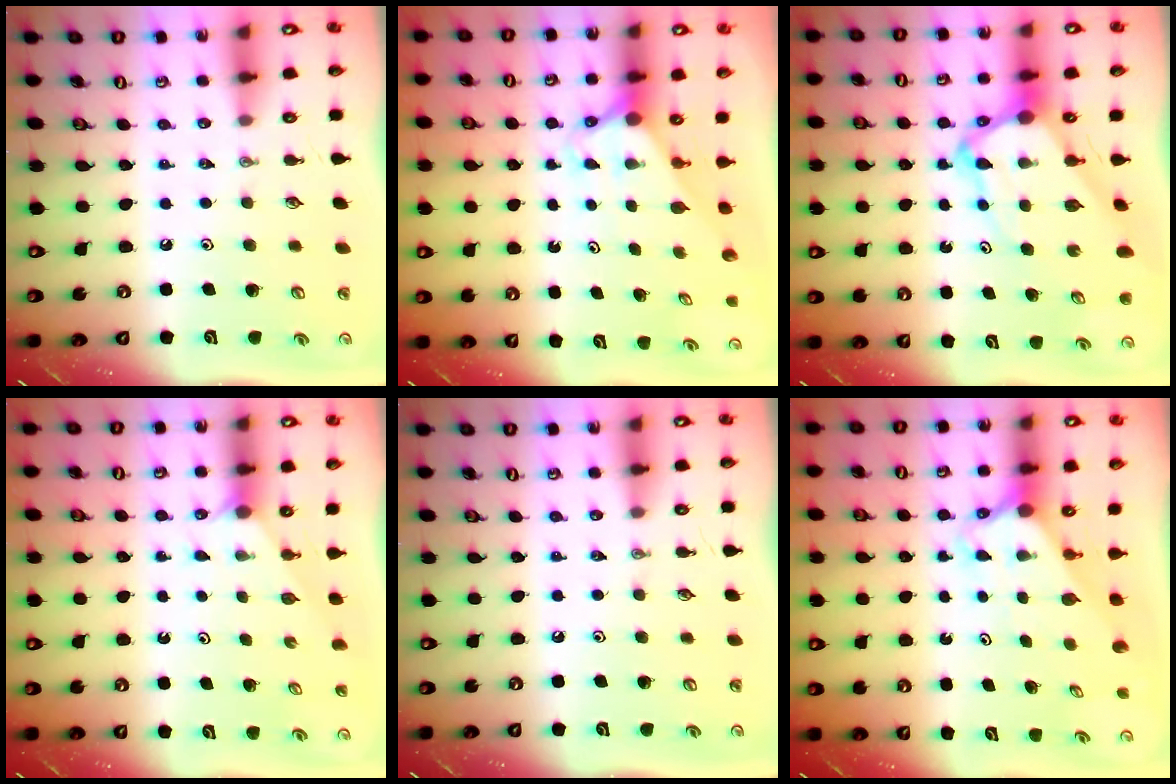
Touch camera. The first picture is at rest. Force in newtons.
{"total": 2.8, "press": 2.8, "slide": 0.0}
{"total": 8.1, "press": 8.1, "slide": 0.7}
{"total": 1.1, "press": 1.1, "slide": 0.2}
{"total": 0.0}
{"total": 2.7, "press": 2.7, "slide": 0.1}